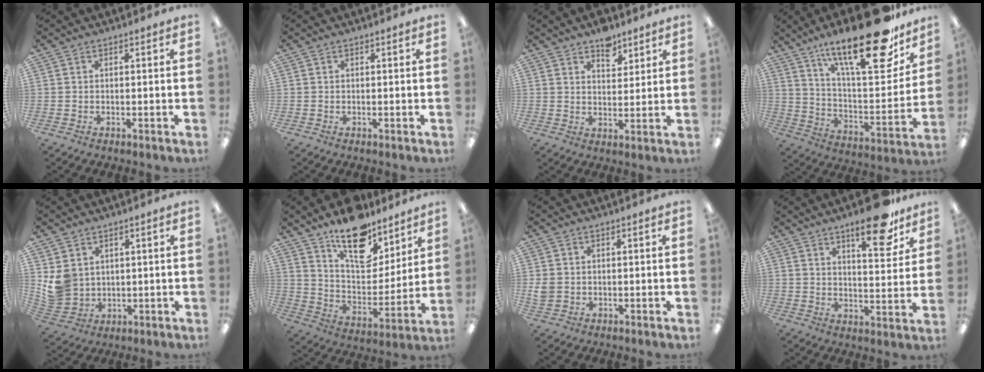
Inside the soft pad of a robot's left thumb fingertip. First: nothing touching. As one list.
[{"total": 0.0}, {"total": 6.0, "force": [4.6, 3.3, 1.9], "torque": [-0.012, -0.026, 0.079]}, {"total": 26.5, "force": [18.6, 7.3, 17.3], "torque": [-0.252, -0.125, 0.300]}, {"total": 6.6, "force": [2.7, 5.7, 2.1], "torque": [-0.052, -0.006, 0.058]}, {"total": 17.7, "force": [13.1, 8.6, 8.3], "torque": [-0.125, -0.089, 0.230]}, {"total": 2.6, "force": [0.3, 2.4, 1.1], "torque": [-0.013, 0.002, 0.004]}, {"total": 14.7, "force": [10.0, 4.8, 9.6], "torque": [-0.121, -0.057, 0.160]}]